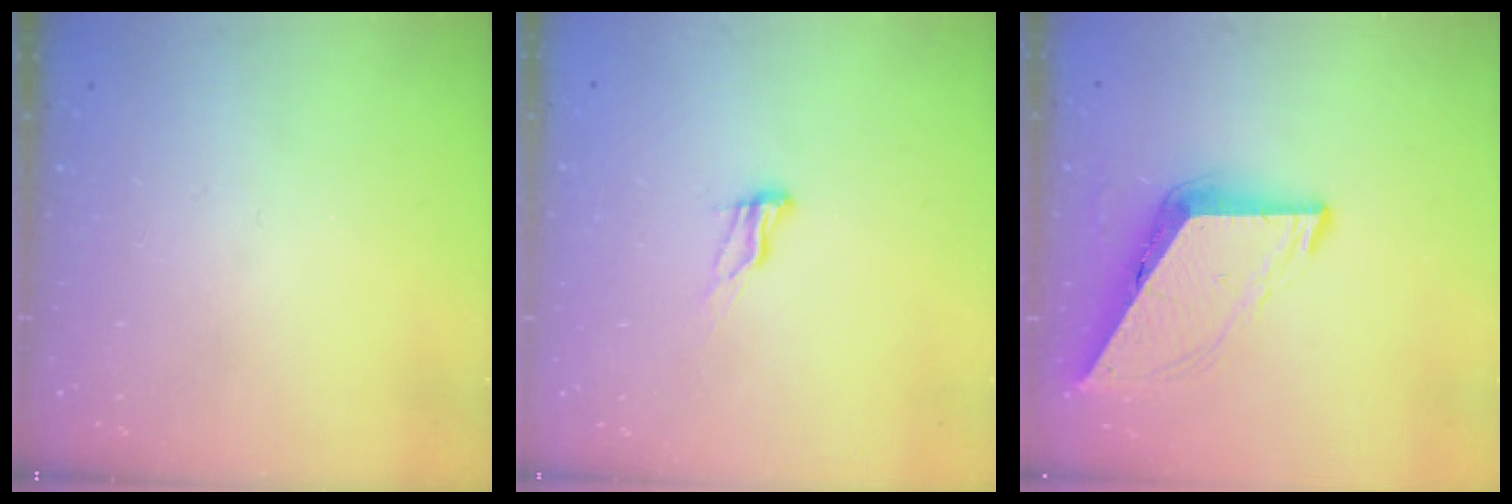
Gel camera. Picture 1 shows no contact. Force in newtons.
{"total": 5.9, "press": 5.9, "slide": 0.5}
{"total": 8.9, "press": 8.9, "slide": 1.0}